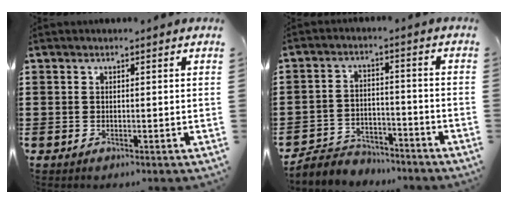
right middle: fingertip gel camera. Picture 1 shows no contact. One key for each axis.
{"total": 4.5, "fx": -4.3, "fy": 1.2, "fz": 0.2, "tx": -0.014, "ty": 0.005, "tz": -0.094}